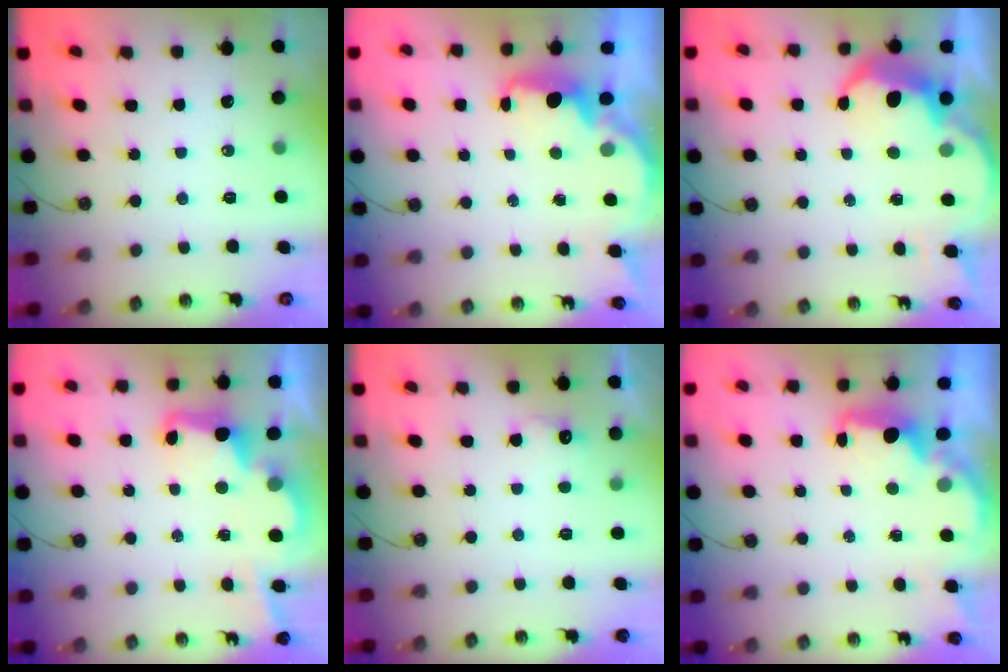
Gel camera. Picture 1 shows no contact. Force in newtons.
{"total": 2.3, "press": 2.3, "slide": 0.4}
{"total": 8.2, "press": 8.1, "slide": 0.4}
{"total": 4.8, "press": 4.7, "slide": 0.5}
{"total": 5.7, "press": 5.6, "slide": 1.3}
{"total": 2.5, "press": 2.3, "slide": 0.7}